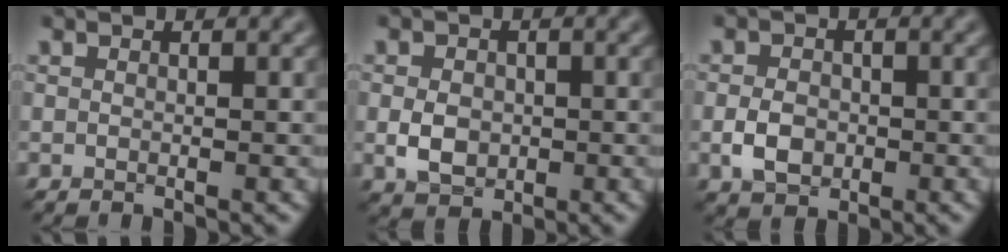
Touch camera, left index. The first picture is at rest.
{"total": 3.1, "force": [-0.5, 2.4, 1.9], "torque": [-0.040, -0.003, -0.013]}
{"total": 2.9, "force": [-0.8, 2.1, 1.8], "torque": [-0.036, 0.000, -0.020]}